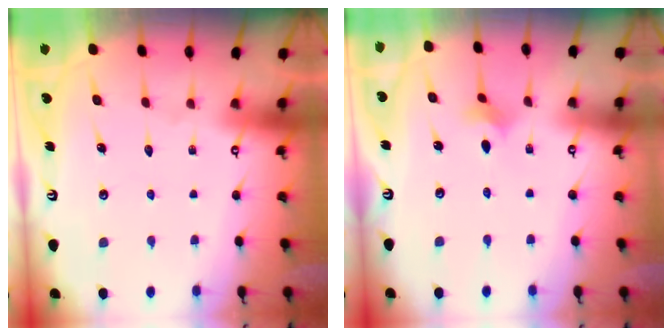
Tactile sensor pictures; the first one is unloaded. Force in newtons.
{"total": 2.4, "press": 2.4, "slide": 0.5}